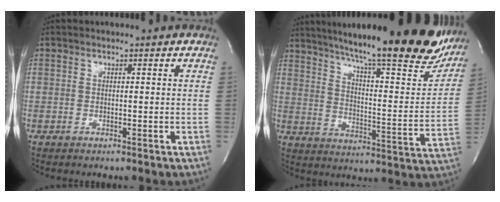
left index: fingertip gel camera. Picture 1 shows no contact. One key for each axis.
{"total": 28.5, "fx": 23.5, "fy": 3.7, "fz": 15.7, "tx": -0.238, "ty": -0.056, "tz": 0.308}